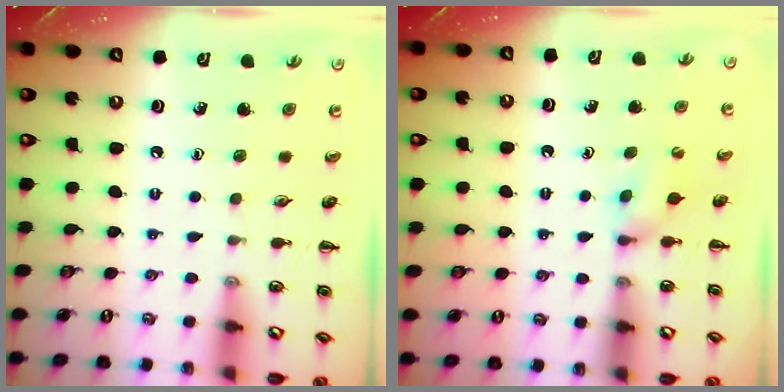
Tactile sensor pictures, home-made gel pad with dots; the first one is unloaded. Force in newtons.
{"total": 5.1, "press": 4.9, "slide": 1.6}